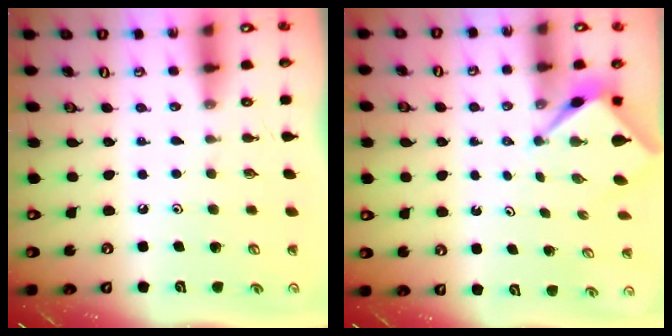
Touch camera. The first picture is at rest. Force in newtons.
{"total": 2.5, "press": 2.5, "slide": 0.1}